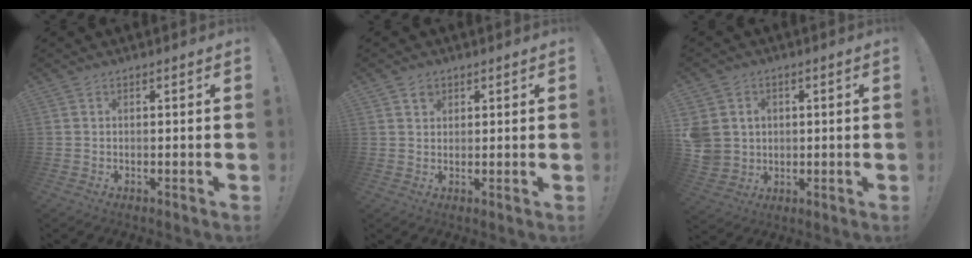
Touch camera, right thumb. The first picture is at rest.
{"total": 2.3, "force": [1.3, 1.8, 0.5], "torque": [0.010, -0.009, 0.020]}
{"total": 6.9, "force": [1.1, 6.4, 2.3], "torque": [-0.062, -0.005, 0.024]}